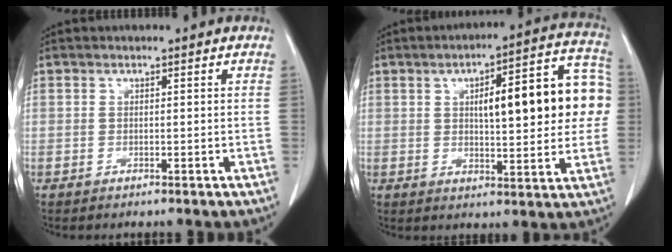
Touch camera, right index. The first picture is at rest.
{"total": 16.2, "force": [2.3, 4.2, 15.5], "torque": [-0.199, 0.040, 0.034]}